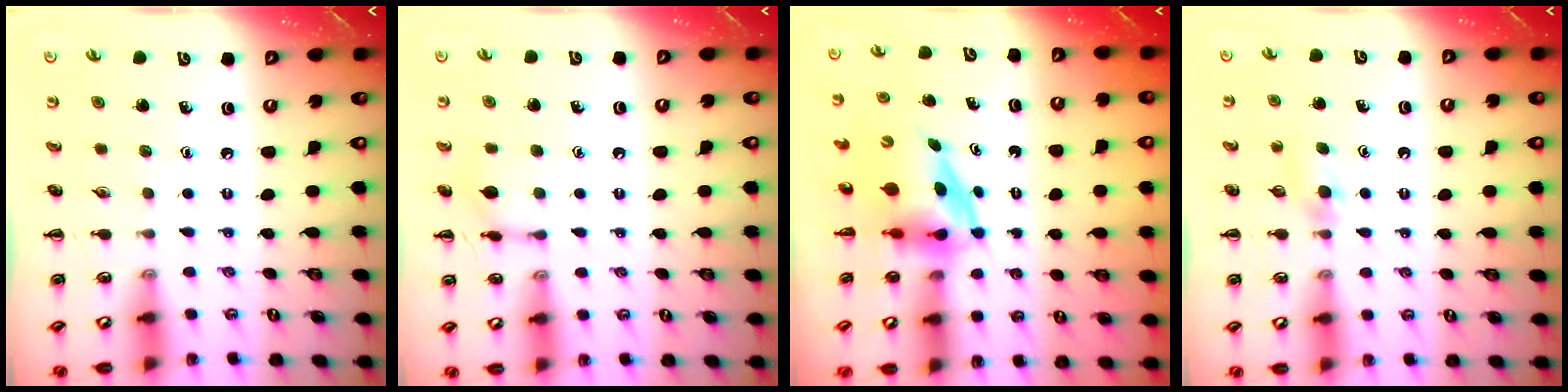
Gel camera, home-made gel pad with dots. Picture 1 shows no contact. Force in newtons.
{"total": 6.5, "press": 6.5, "slide": 0.2}
{"total": 4.0, "press": 3.9, "slide": 0.8}
{"total": 3.8, "press": 3.5, "slide": 1.4}